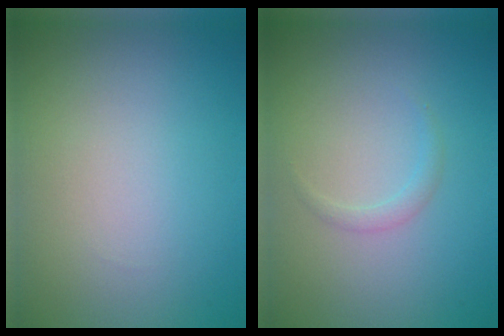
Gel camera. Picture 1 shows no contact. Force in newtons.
{"total": 0.9, "press": 0.9, "slide": 0.1}